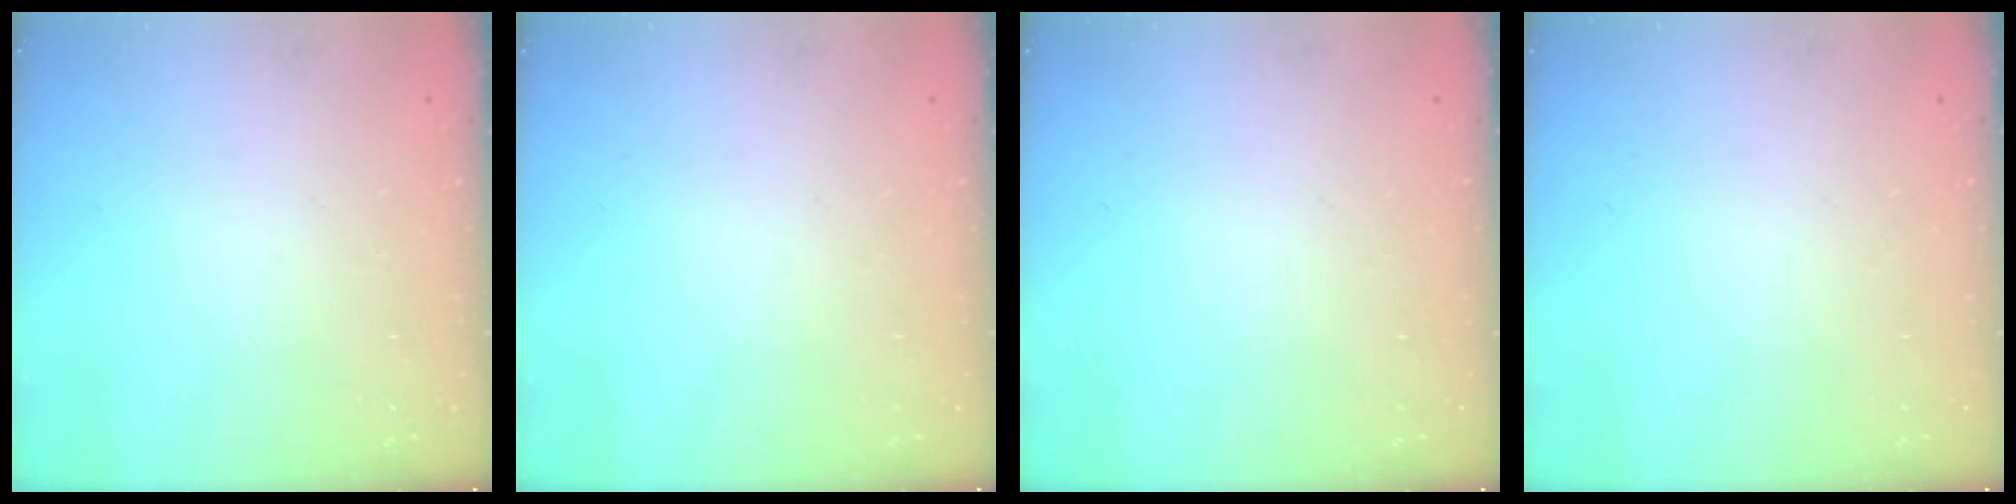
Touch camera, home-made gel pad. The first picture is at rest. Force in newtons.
{"total": 0.0}
{"total": 0.0}
{"total": 0.0}